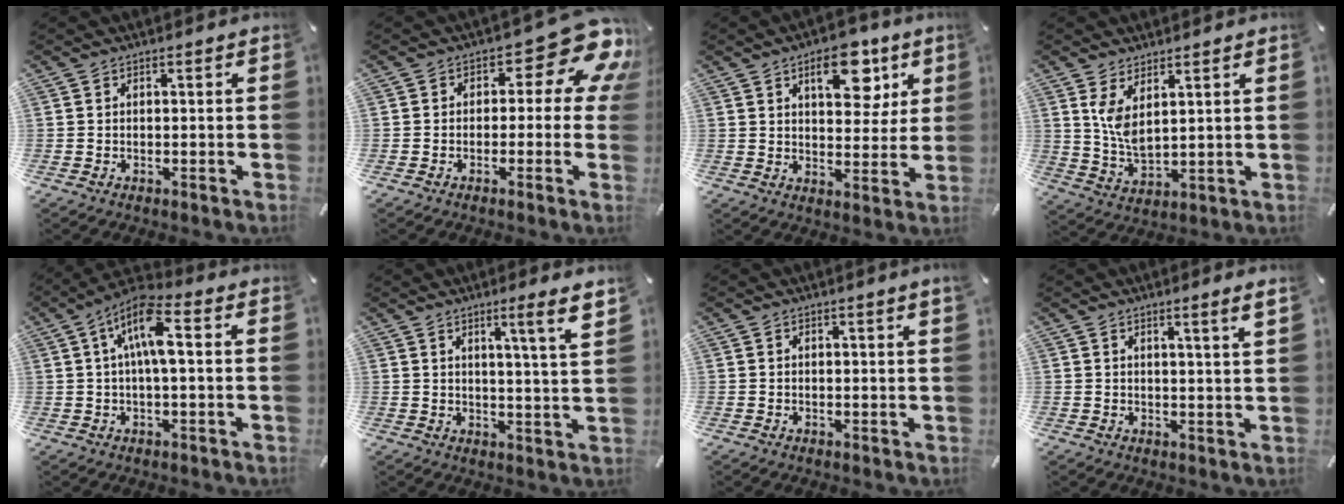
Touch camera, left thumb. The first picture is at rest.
{"total": 13.2, "force": [4.8, 6.5, 10.4], "torque": [-0.128, -0.029, 0.080]}
{"total": 12.5, "force": [6.1, 6.9, 8.4], "torque": [-0.093, -0.021, 0.096]}
{"total": 6.5, "force": [3.8, 2.7, 4.5], "torque": [-0.112, -0.020, 0.068]}
{"total": 10.5, "force": [2.1, 3.6, 9.6], "torque": [-0.177, 0.002, 0.036]}
{"total": 8.1, "force": [4.6, -0.2, 6.6], "torque": [-0.098, -0.027, 0.065]}
{"total": 1.0, "force": [0.6, -0.1, 0.8], "torque": [-0.014, -0.002, 0.011]}
{"total": 3.6, "force": [2.2, -0.4, 2.8], "torque": [-0.055, -0.009, 0.037]}